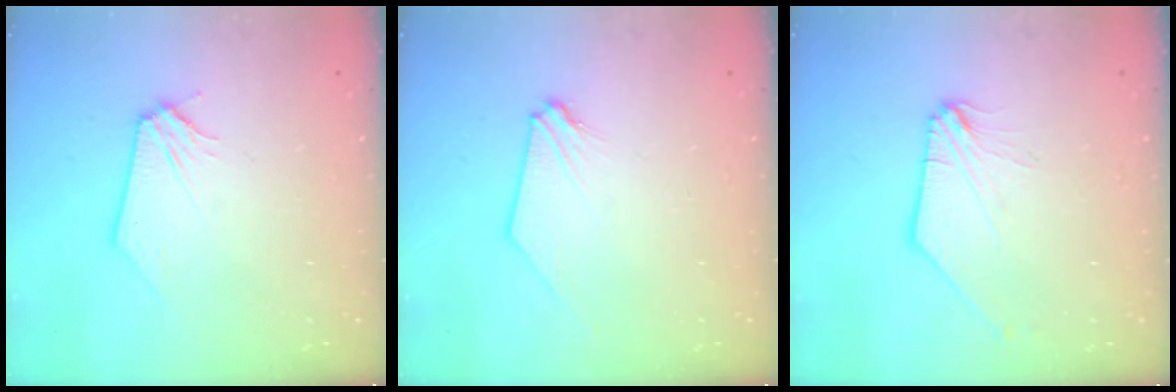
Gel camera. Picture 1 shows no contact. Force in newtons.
{"total": 0.0}
{"total": 1.9, "press": 1.9, "slide": 0.5}